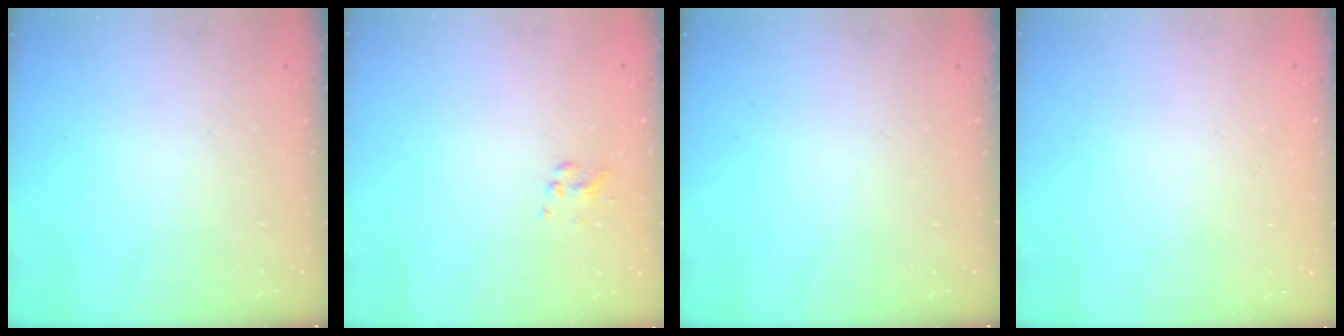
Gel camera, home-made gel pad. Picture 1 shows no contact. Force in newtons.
{"total": 3.0, "press": 2.9, "slide": 0.8}
{"total": 0.0}
{"total": 1.9, "press": 1.9, "slide": 0.2}